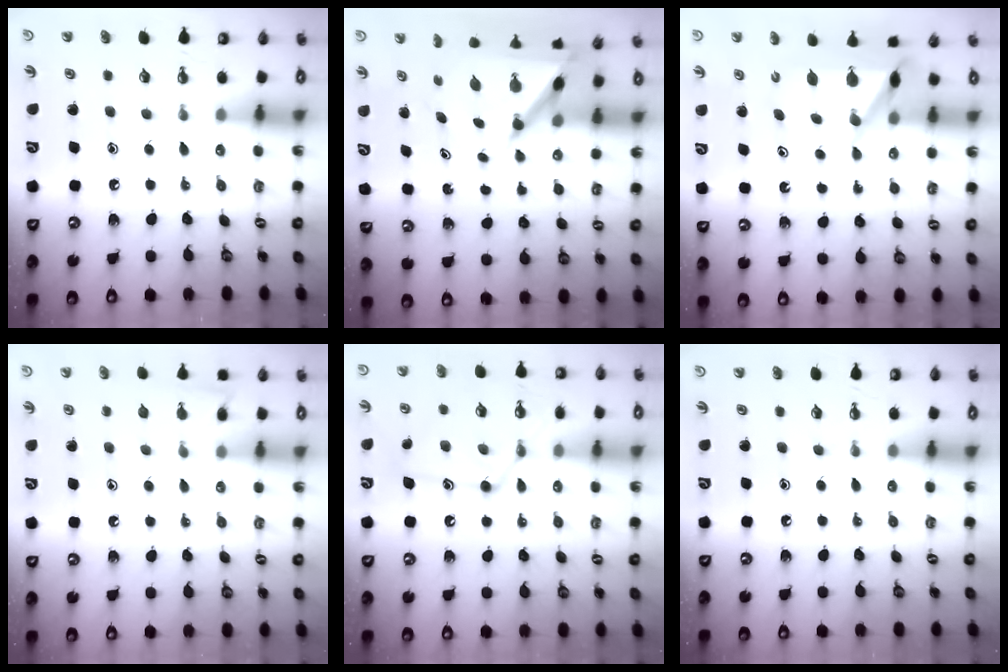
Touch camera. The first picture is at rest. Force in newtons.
{"total": 6.7, "press": 6.7, "slide": 0.5}
{"total": 8.3, "press": 8.2, "slide": 0.5}
{"total": 6.7, "press": 6.7, "slide": 0.6}
{"total": 15.3, "press": 15.3, "slide": 1.2}
{"total": 0.0}